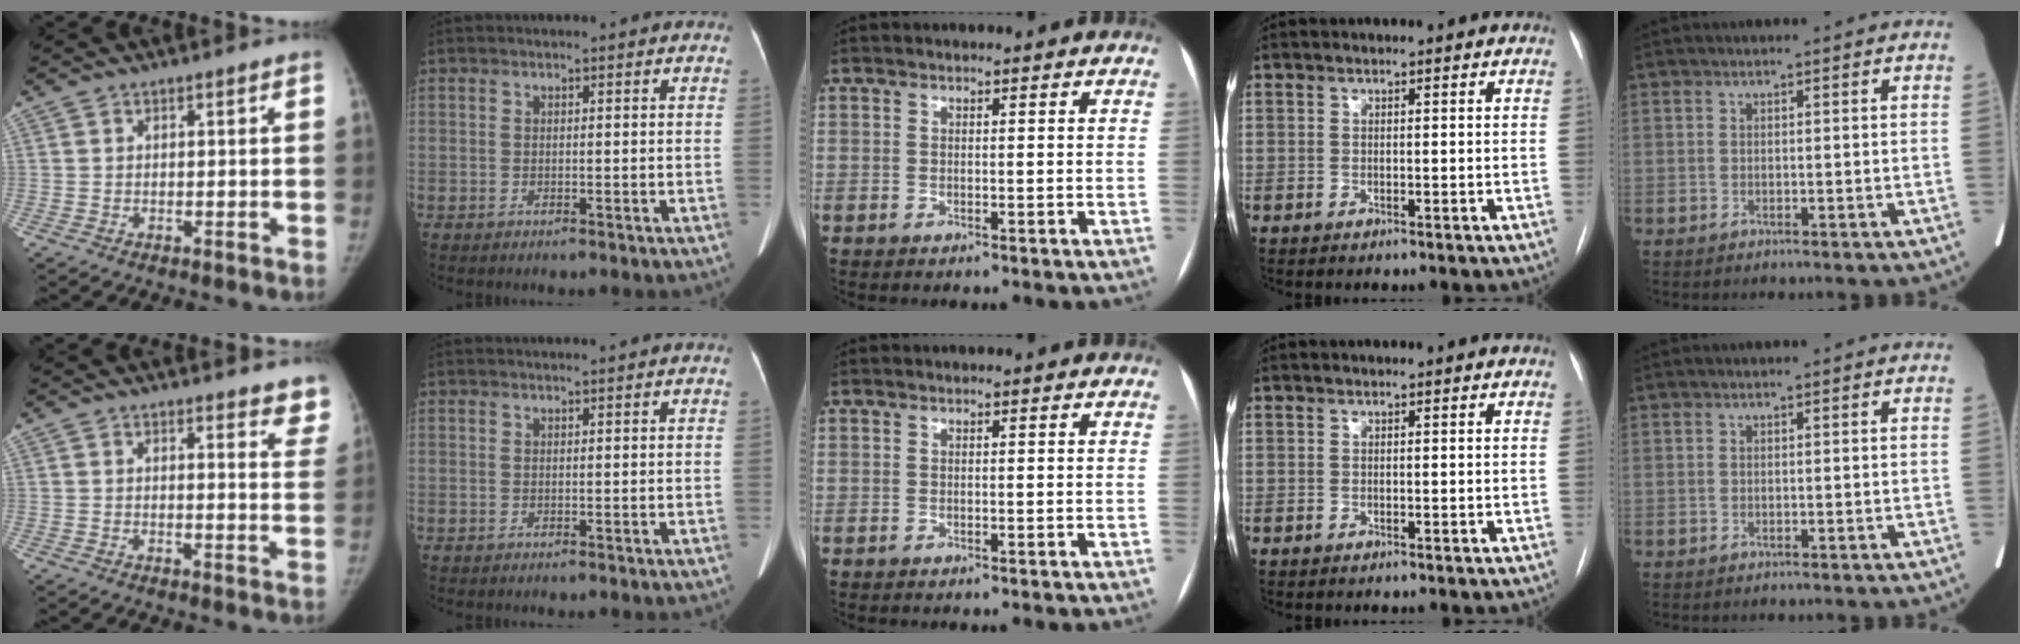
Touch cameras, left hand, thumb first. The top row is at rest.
{"thumb": {"total": 7.6, "force": [7.0, 2.2, 2.0], "torque": [0.025, -0.036, 0.051]}, "index": {"total": 0.8, "force": [0.7, -0.2, 0.4], "torque": [-0.008, 0.005, 0.018]}}